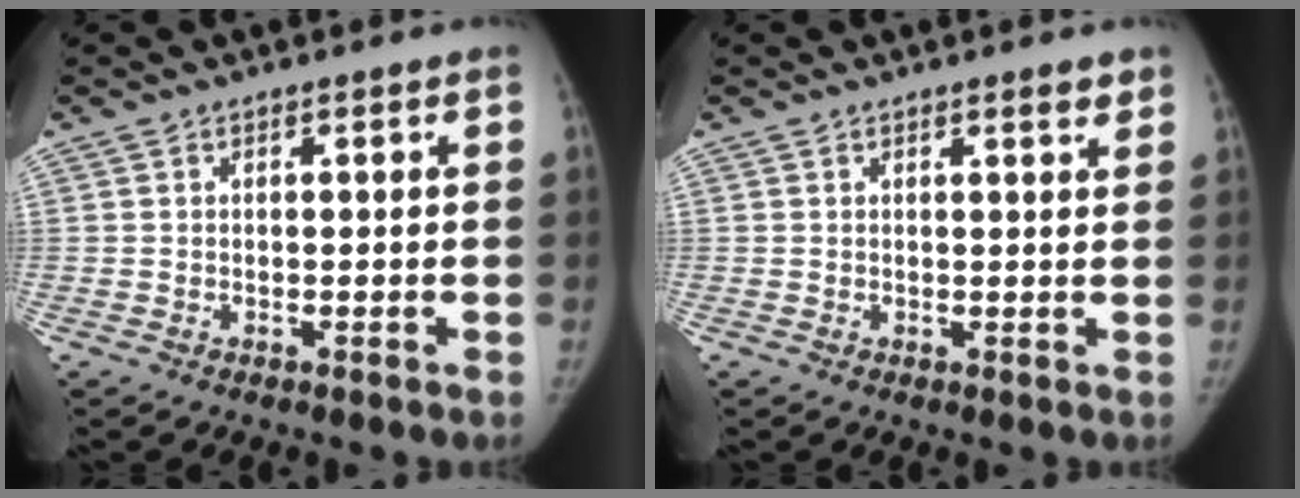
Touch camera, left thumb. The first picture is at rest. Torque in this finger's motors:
{"motor_torque": [-0.08, -0.02, 0.47, -0.10, -0.01]}